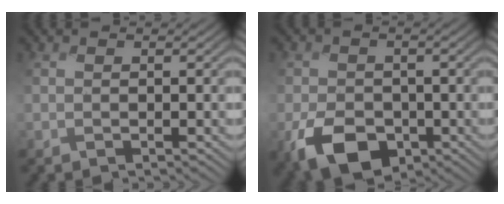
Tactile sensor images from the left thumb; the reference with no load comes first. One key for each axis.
{"total": 7.9, "fx": -3.8, "fy": 5.5, "fz": 4.3, "tx": -0.088, "ty": -0.025, "tz": -0.074}